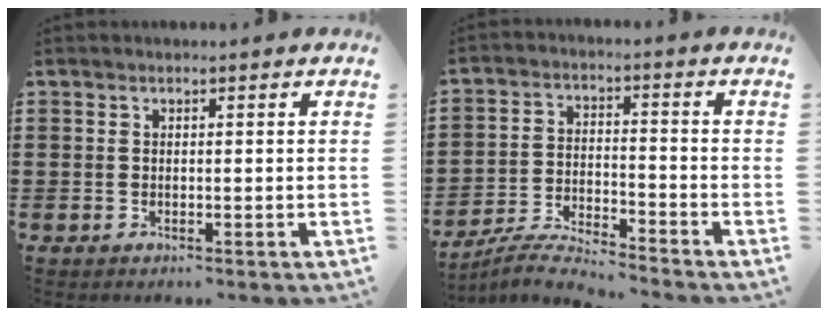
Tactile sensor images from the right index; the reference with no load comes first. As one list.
[{"total": 5.4, "force": [-5.3, -0.1, 1.1], "torque": [-0.034, -0.003, -0.107]}]